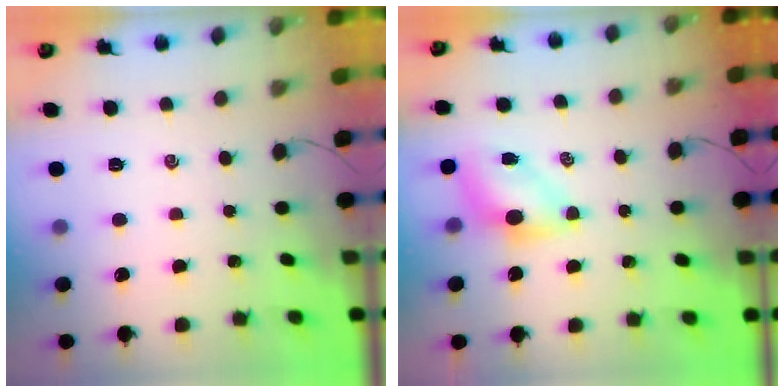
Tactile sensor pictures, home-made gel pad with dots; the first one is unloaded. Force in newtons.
{"total": 5.3, "press": 5.3, "slide": 0.5}